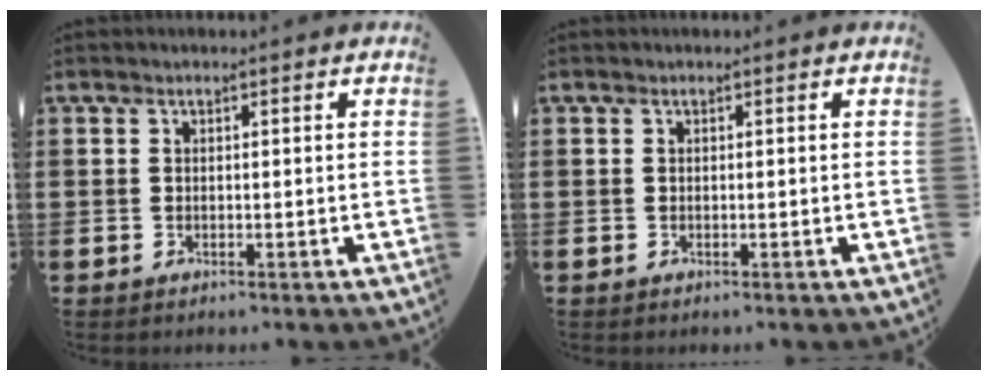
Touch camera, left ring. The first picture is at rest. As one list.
[{"total": 0.0}]